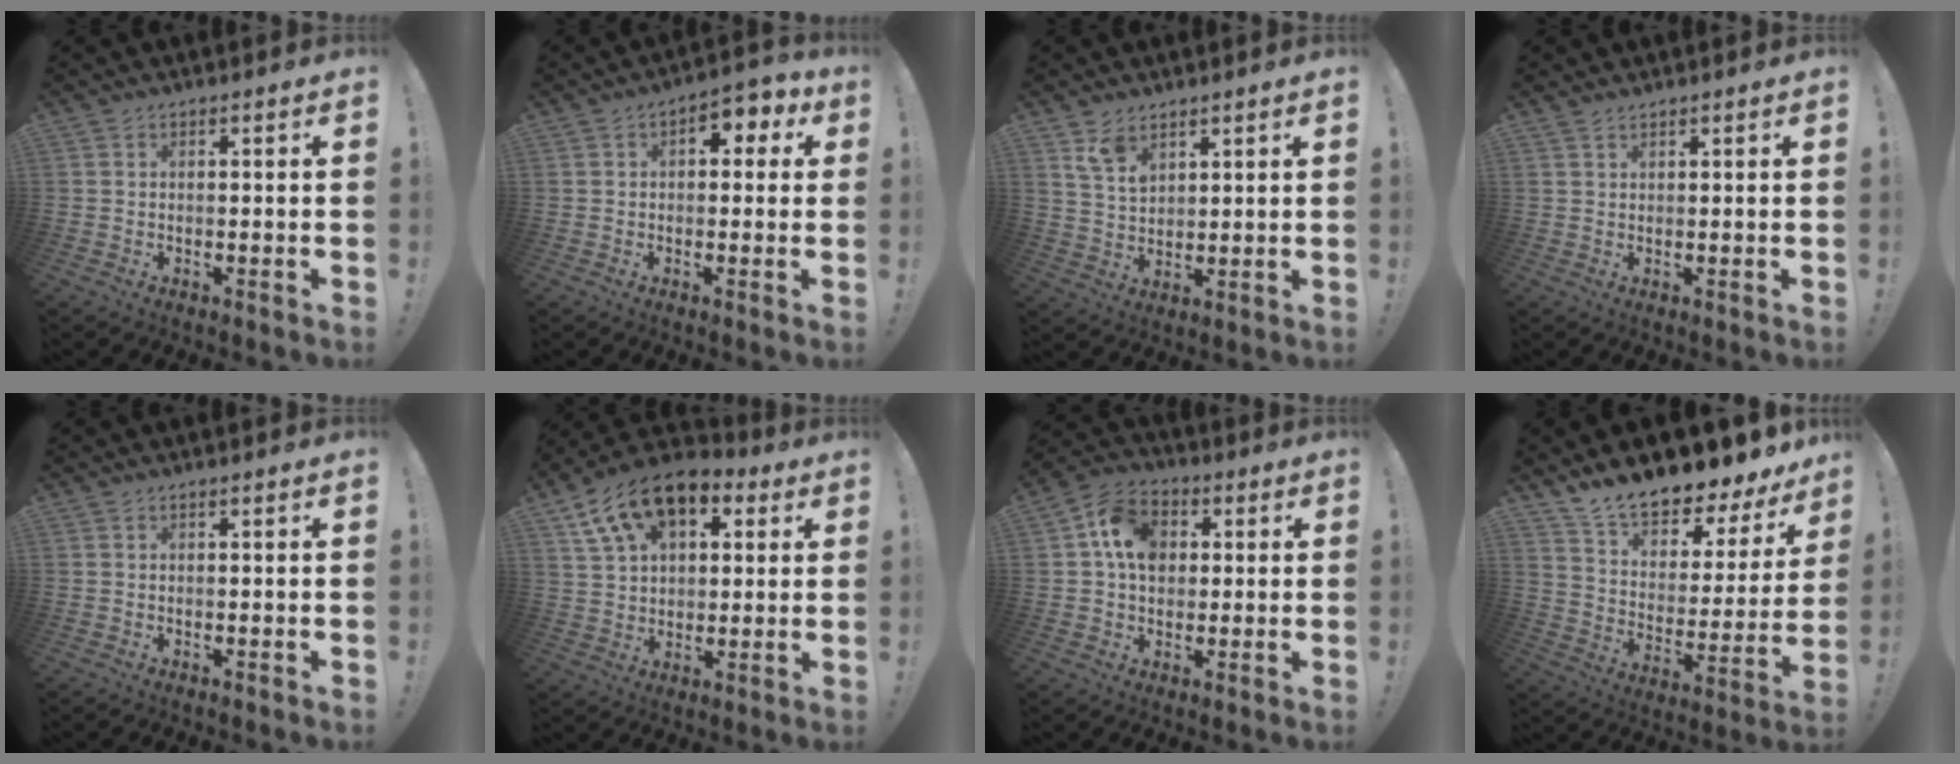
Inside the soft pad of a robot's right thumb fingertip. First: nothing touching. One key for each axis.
{"total": 5.3, "fx": 1.2, "fy": 3.7, "fz": 3.6, "tx": -0.033, "ty": -0.006, "tz": 0.014}
{"total": 7.4, "fx": 5.2, "fy": 3.9, "fz": 3.4, "tx": -0.061, "ty": -0.025, "tz": 0.100}
{"total": 1.4, "fx": 1.3, "fy": 0.4, "fz": 0.4, "tx": -0.003, "ty": -0.007, "tz": 0.025}
{"total": 0.0}
{"total": 15.3, "fx": 8.2, "fy": 9.5, "fz": 8.8, "tx": -0.151, "ty": -0.037, "tz": 0.156}
{"total": 12.3, "fx": 2.8, "fy": 9.7, "fz": 7.0, "tx": -0.124, "ty": 0.007, "tz": 0.058}
{"total": 12.6, "fx": 11.6, "fy": 2.9, "fz": 3.9, "tx": -0.075, "ty": -0.110, "tz": 0.198}